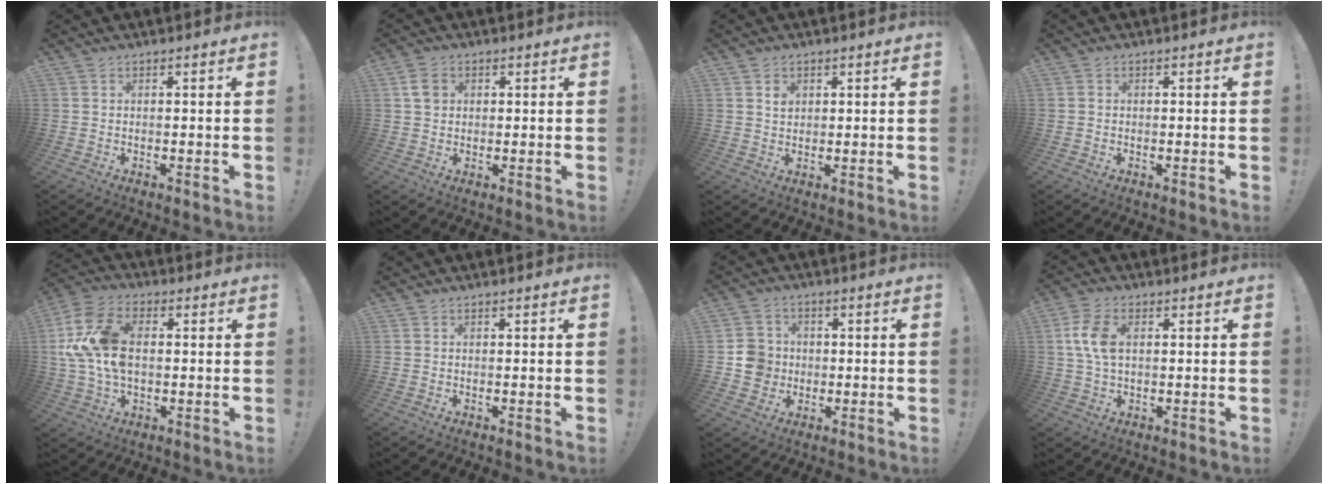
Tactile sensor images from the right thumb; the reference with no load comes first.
{"total": 4.3, "force": [1.4, 3.6, 2.1], "torque": [-0.022, -0.001, 0.025]}
{"total": 2.2, "force": [1.0, 1.8, 0.7], "torque": [0.005, -0.006, 0.014]}
{"total": 0.6, "force": [-0.3, 0.6, 0.0], "torque": [-0.003, 0.003, -0.004]}
{"total": 16.4, "force": [1.0, 10.7, 12.4], "torque": [-0.245, 0.006, 0.020]}
{"total": 0.0}
{"total": 8.4, "force": [-0.5, 8.0, 2.4], "torque": [-0.037, 0.010, -0.004]}
{"total": 9.0, "force": [1.5, 5.8, 6.7], "torque": [-0.131, 0.004, 0.027]}